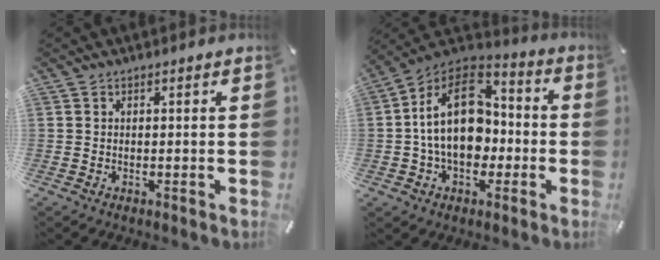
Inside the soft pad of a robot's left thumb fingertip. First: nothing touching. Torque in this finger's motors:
{"motor_torque": [1.83, 3.18, 0.94, -0.44, 0.62]}